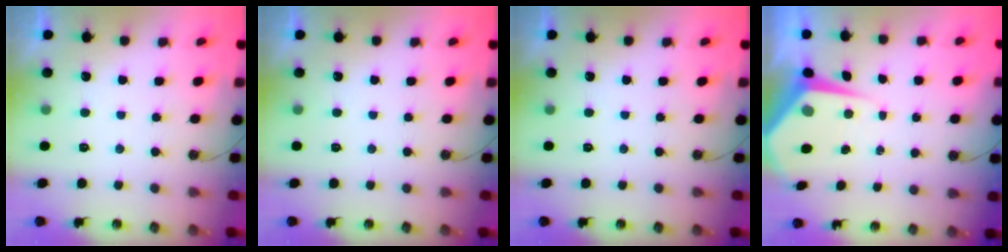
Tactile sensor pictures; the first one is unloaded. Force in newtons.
{"total": 0.0}
{"total": 0.0}
{"total": 7.0, "press": 6.9, "slide": 0.6}